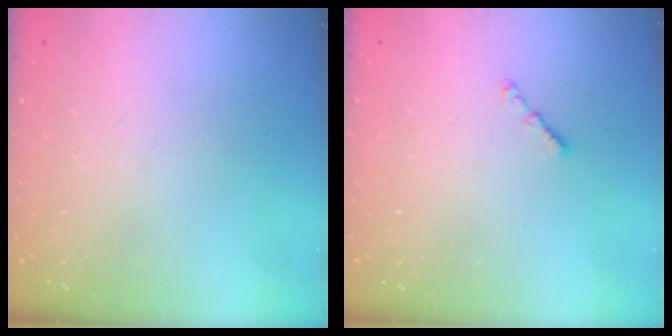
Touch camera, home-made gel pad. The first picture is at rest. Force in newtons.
{"total": 1.0, "press": 0.9, "slide": 0.5}